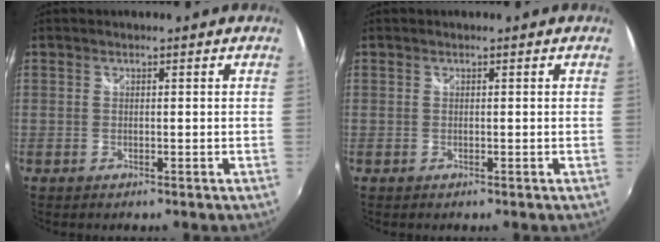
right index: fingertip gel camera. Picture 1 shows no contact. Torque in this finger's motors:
{"motor_torque": [0.00, 0.00, 0.00, 0.00]}